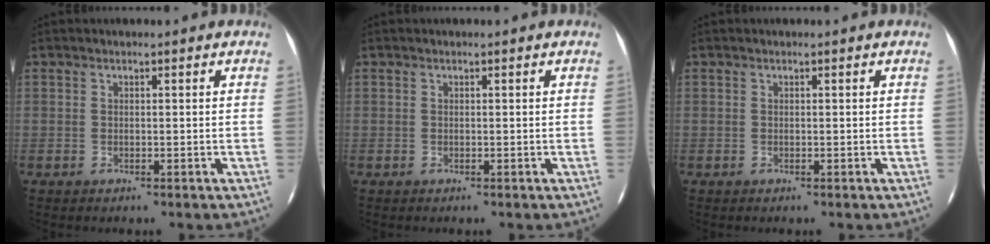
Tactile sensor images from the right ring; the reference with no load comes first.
{"total": 0.0}
{"total": 0.0}